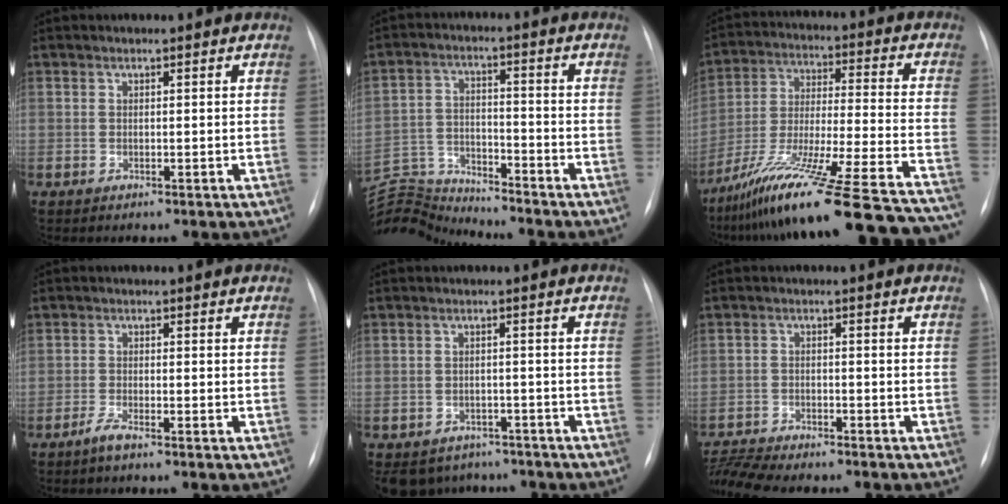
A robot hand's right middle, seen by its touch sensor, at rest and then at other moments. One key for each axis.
{"total": 11.2, "fx": -11.2, "fy": -0.5, "fz": -0.2, "tx": 0.000, "ty": 0.021, "tz": -0.208}
{"total": 29.7, "fx": -25.3, "fy": 0.0, "fz": 15.6, "tx": -0.206, "ty": -0.037, "tz": -0.389}
{"total": 1.7, "fx": -1.4, "fy": -0.1, "fz": 1.1, "tx": -0.033, "ty": -0.005, "tz": -0.030}
{"total": 9.0, "fx": -7.6, "fy": 4.8, "fz": 1.0, "tx": -0.017, "ty": 0.012, "tz": -0.092}
{"total": 10.3, "fx": -9.6, "fy": 1.2, "fz": 3.5, "tx": -0.064, "ty": 0.001, "tz": -0.153}